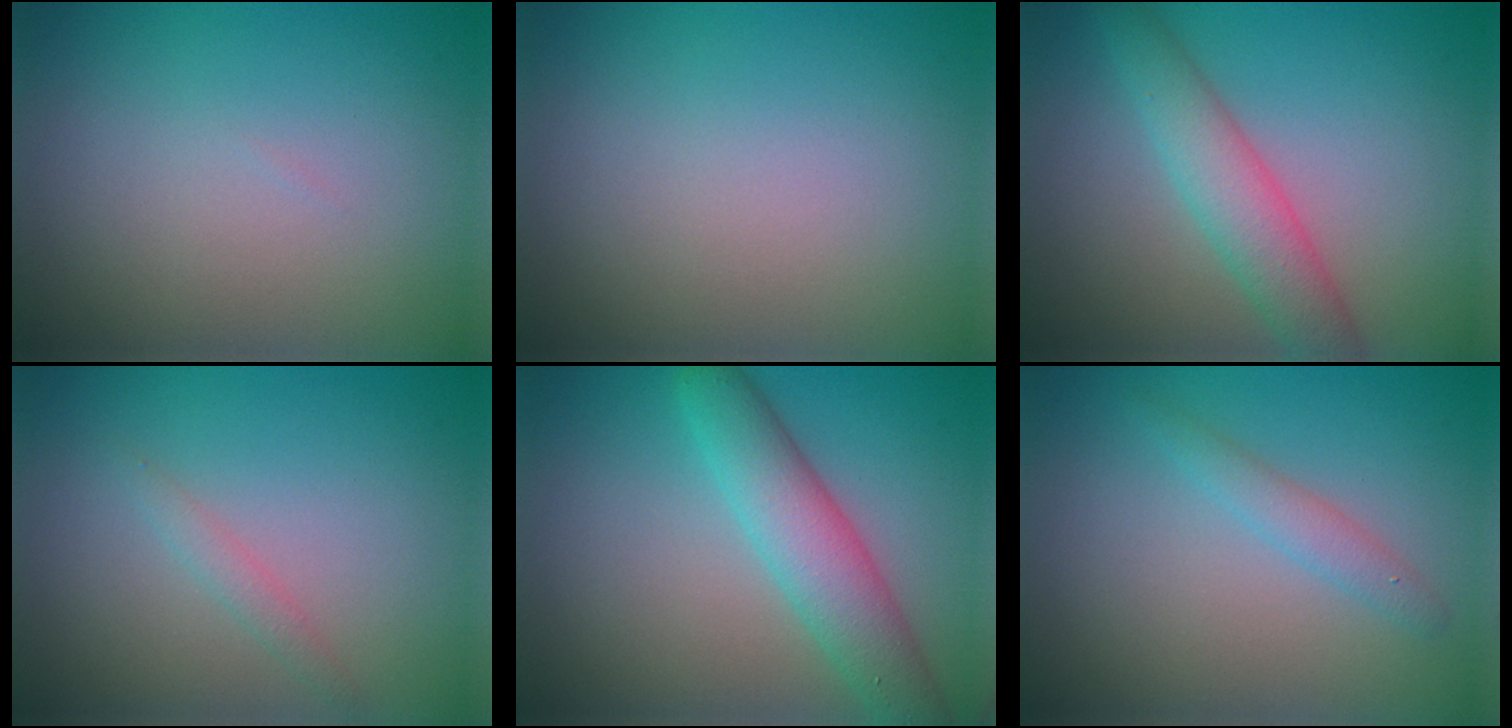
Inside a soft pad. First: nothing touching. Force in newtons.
{"total": 0.0}
{"total": 4.1, "press": 4.1, "slide": 0.2}
{"total": 1.0, "press": 0.9, "slide": 0.1}
{"total": 5.5, "press": 5.5, "slide": 0.3}
{"total": 1.6, "press": 1.6, "slide": 0.1}